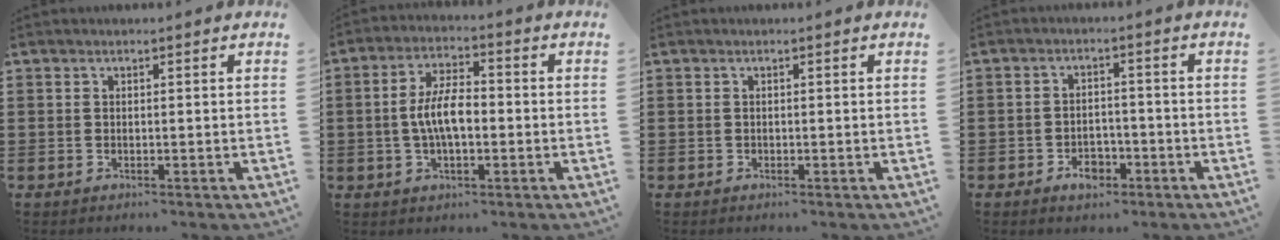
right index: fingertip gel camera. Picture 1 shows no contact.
{"total": 6.9, "force": [-0.5, 2.7, 6.3], "torque": [-0.130, 0.002, -0.014]}
{"total": 0.0}
{"total": 3.6, "force": [-2.1, 2.2, 1.9], "torque": [-0.035, 0.004, -0.040]}